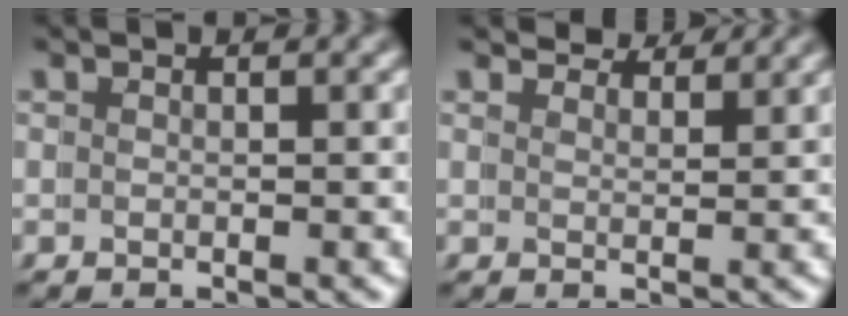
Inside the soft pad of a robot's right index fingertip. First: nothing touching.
{"total": 3.6, "force": [3.6, -0.6, 0.2], "torque": [0.009, 0.005, 0.056]}